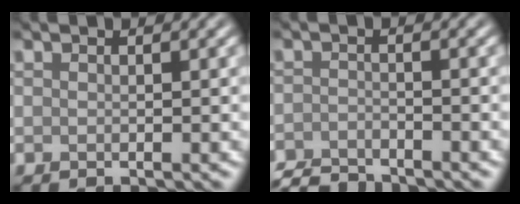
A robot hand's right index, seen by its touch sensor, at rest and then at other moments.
{"total": 3.2, "force": [-3.1, 0.5, 0.6], "torque": [-0.010, -0.005, -0.065]}